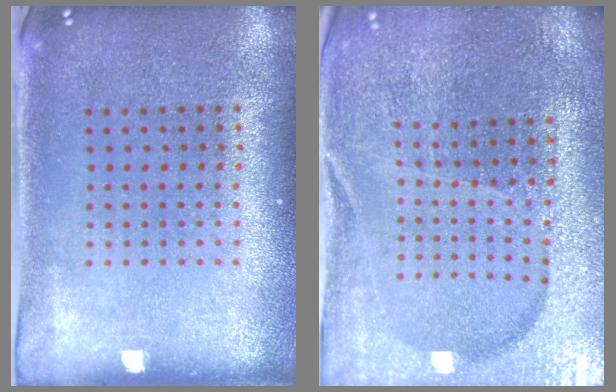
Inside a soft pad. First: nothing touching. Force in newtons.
{"total": 3.7, "press": 3.7, "slide": 0.8}